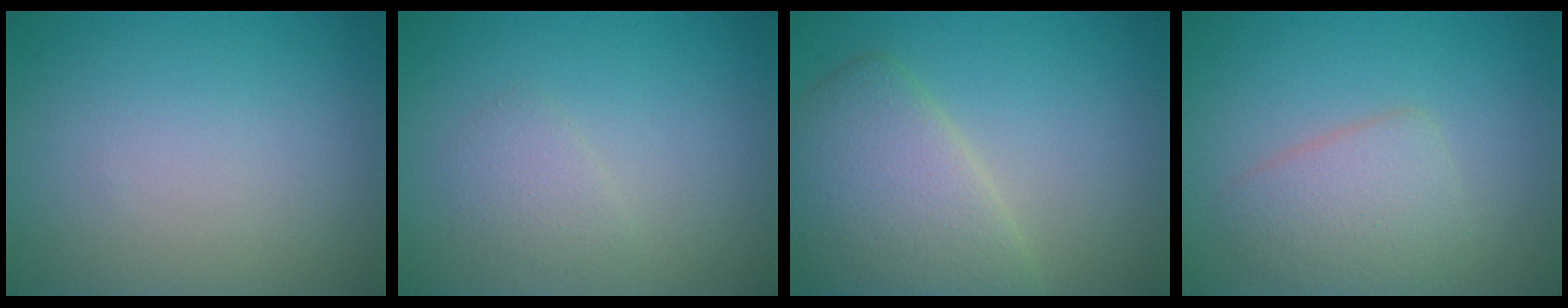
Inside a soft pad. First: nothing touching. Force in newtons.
{"total": 1.5, "press": 1.4, "slide": 0.1}
{"total": 6.0, "press": 6.0, "slide": 0.3}
{"total": 3.2, "press": 3.2, "slide": 0.2}